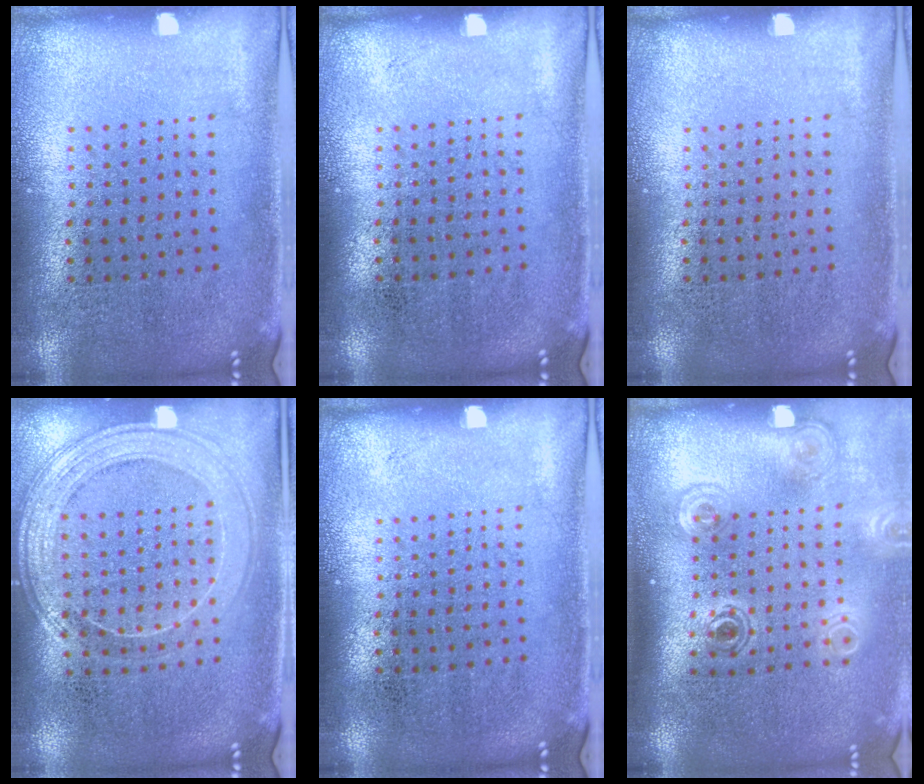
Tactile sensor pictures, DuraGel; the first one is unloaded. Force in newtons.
{"total": 0.0}
{"total": 0.0}
{"total": 1.6, "press": 1.5, "slide": 0.4}
{"total": 0.0}
{"total": 1.8, "press": 1.2, "slide": 1.3}